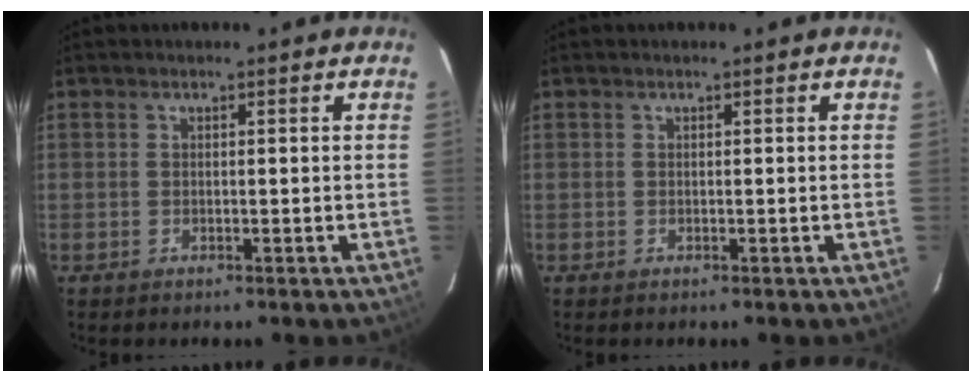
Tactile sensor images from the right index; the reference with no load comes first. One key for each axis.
{"total": 0.0}